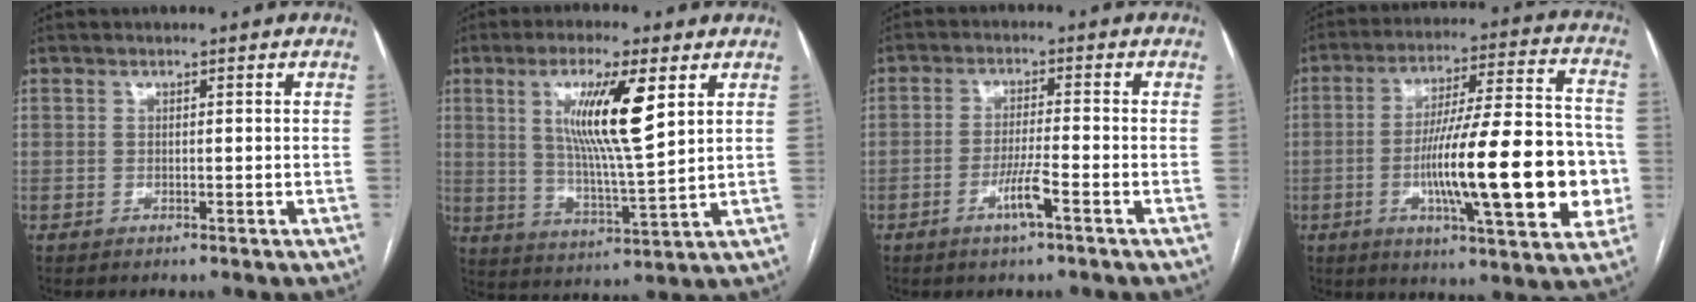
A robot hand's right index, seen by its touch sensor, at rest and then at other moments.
{"total": 11.9, "force": [4.2, 0.9, 11.1], "torque": [-0.208, -0.006, 0.076]}
{"total": 4.5, "force": [-2.3, -0.1, 3.9], "torque": [-0.075, -0.006, -0.044]}
{"total": 21.6, "force": [-4.1, 3.5, 21.0], "torque": [-0.294, 0.016, -0.055]}